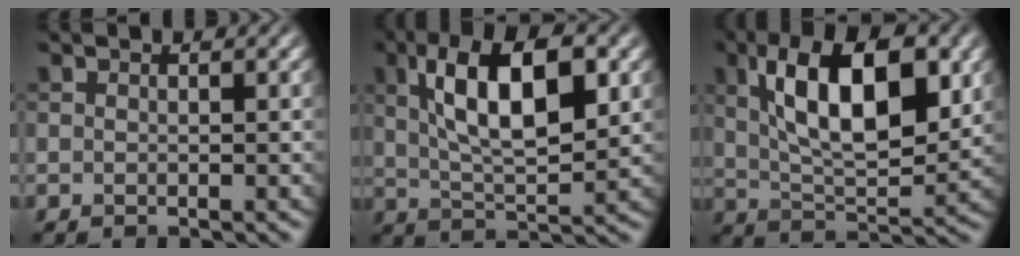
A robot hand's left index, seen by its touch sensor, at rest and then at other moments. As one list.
[{"total": 10.0, "force": [2.8, 3.9, 8.8], "torque": [-0.147, 0.010, 0.044]}, {"total": 11.1, "force": [3.1, 4.7, 9.6], "torque": [-0.151, 0.006, 0.050]}]